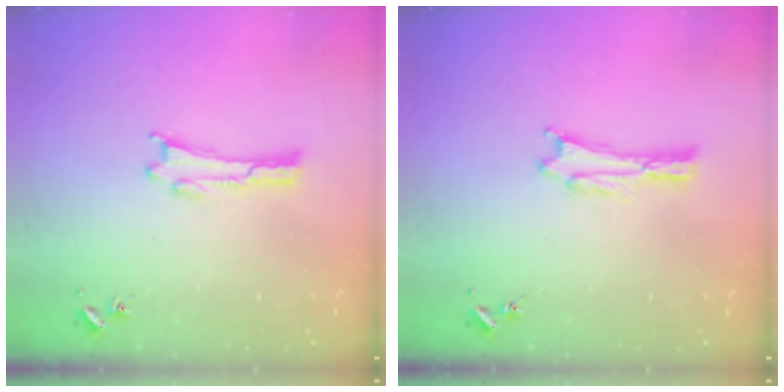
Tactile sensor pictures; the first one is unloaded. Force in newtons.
{"total": 0.0}